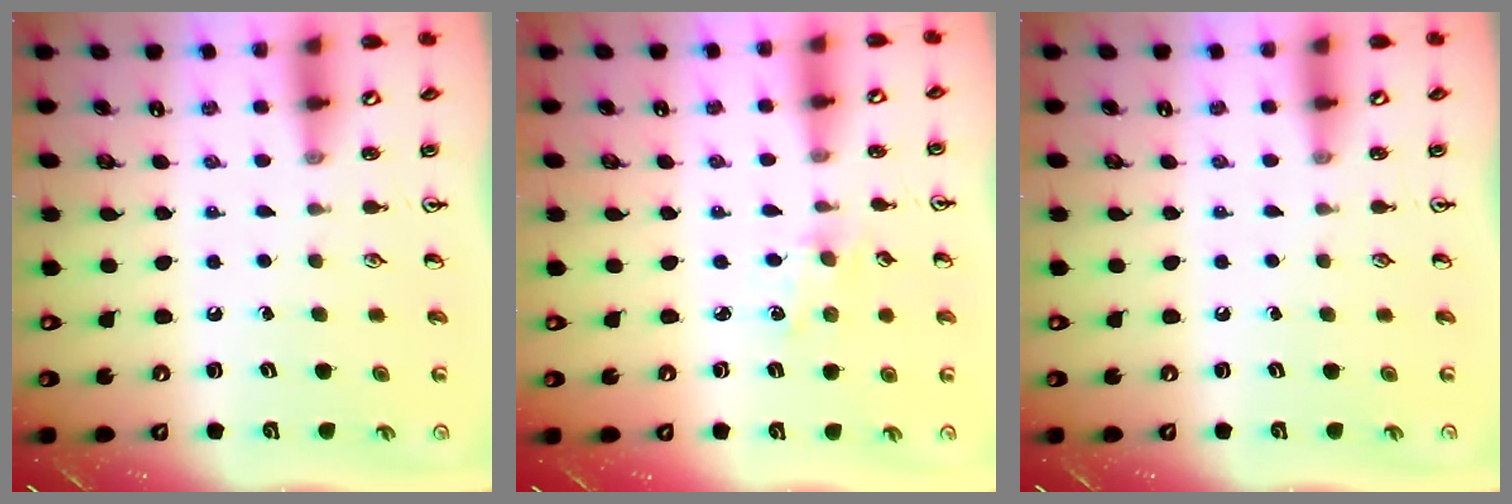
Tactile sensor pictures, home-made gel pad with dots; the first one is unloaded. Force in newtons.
{"total": 2.3, "press": 2.3, "slide": 0.4}
{"total": 0.0}